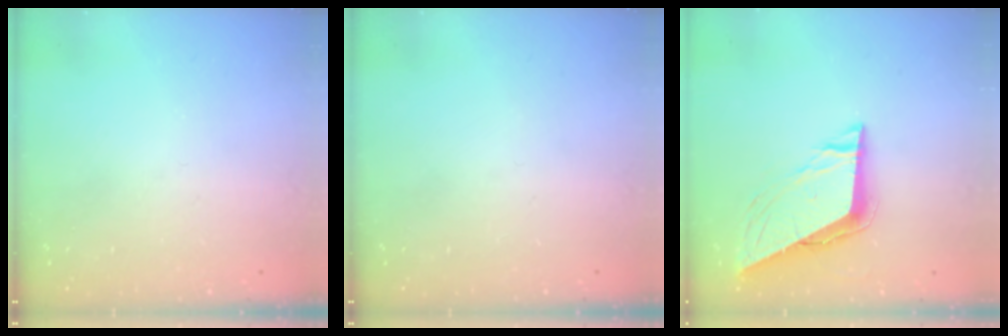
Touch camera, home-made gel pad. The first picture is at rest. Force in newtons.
{"total": 0.0}
{"total": 8.4, "press": 8.4, "slide": 0.8}